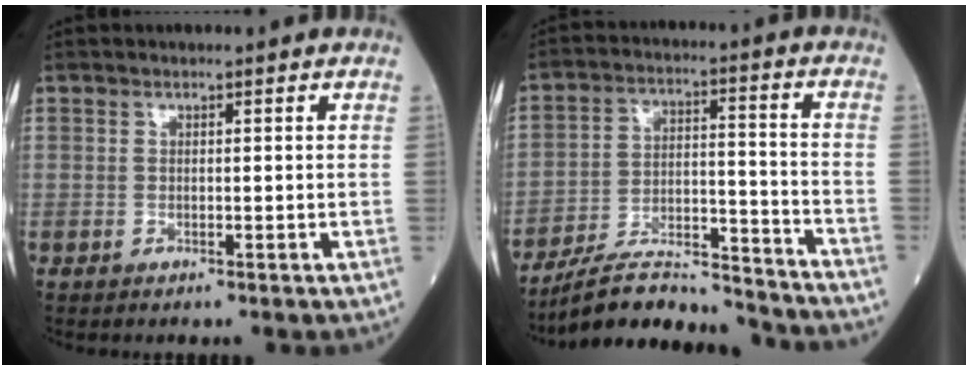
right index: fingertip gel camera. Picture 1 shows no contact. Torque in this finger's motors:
{"motor_torque": [0.18, -0.38, 0.20, 0.02]}